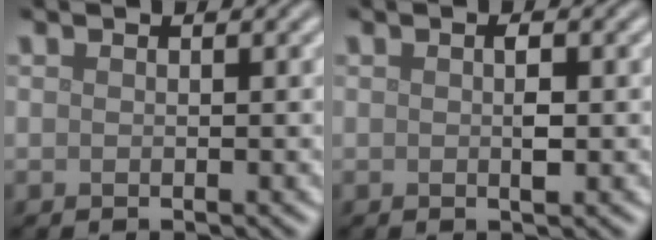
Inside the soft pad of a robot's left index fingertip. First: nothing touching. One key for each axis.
{"total": 1.4, "fx": 0.0, "fy": 0.4, "fz": 1.4, "tx": -0.025, "ty": 0.000, "tz": 0.001}